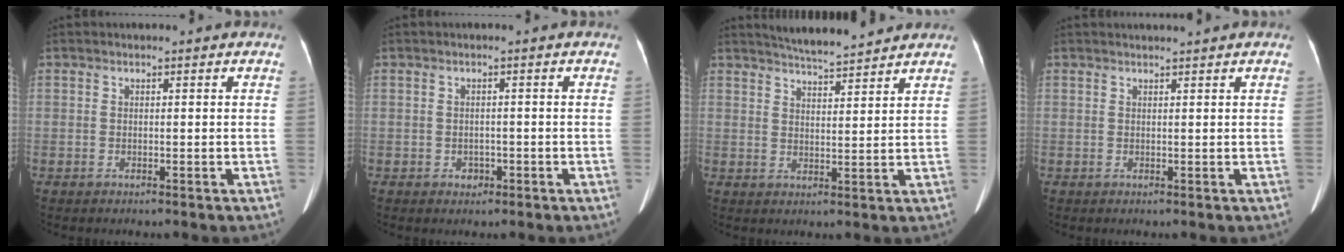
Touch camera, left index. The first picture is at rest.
{"total": 1.3, "force": [-0.6, 1.0, 0.4], "torque": [-0.006, 0.003, -0.006]}
{"total": 7.5, "force": [7.2, 0.0, 2.4], "torque": [-0.047, 0.011, 0.110]}
{"total": 1.9, "force": [1.8, -0.5, 0.6], "torque": [-0.006, 0.009, 0.030]}